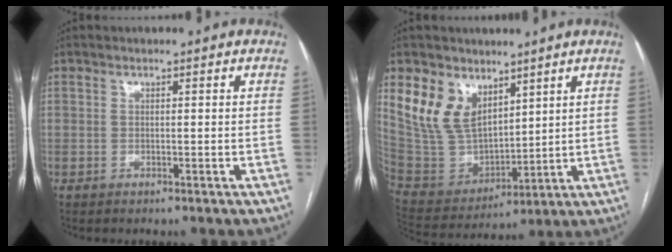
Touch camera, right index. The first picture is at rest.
{"total": 12.7, "force": [5.8, 6.7, 9.1], "torque": [-0.203, 0.009, 0.128]}